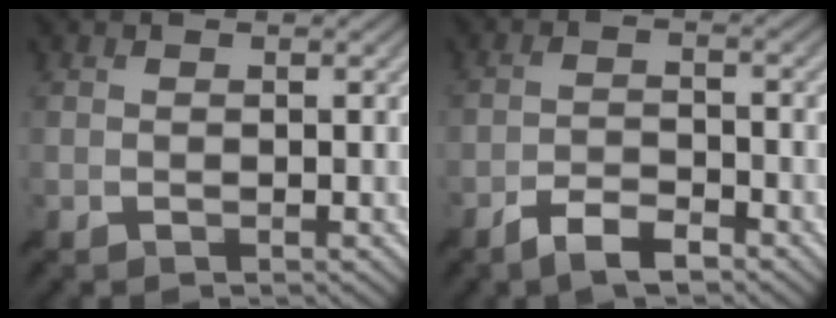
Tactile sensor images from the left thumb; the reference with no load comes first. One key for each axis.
{"total": 4.5, "fx": -3.4, "fy": 1.3, "fz": 2.7, "tx": -0.054, "ty": -0.001, "tz": -0.065}